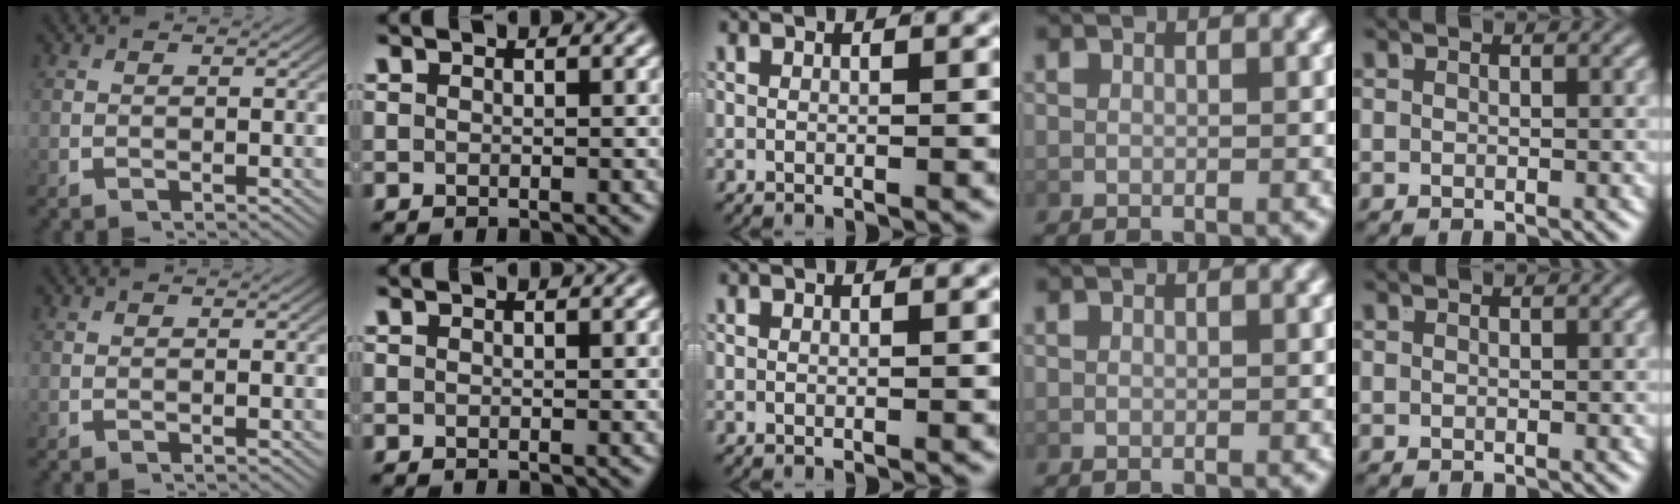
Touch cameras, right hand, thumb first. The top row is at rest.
{}